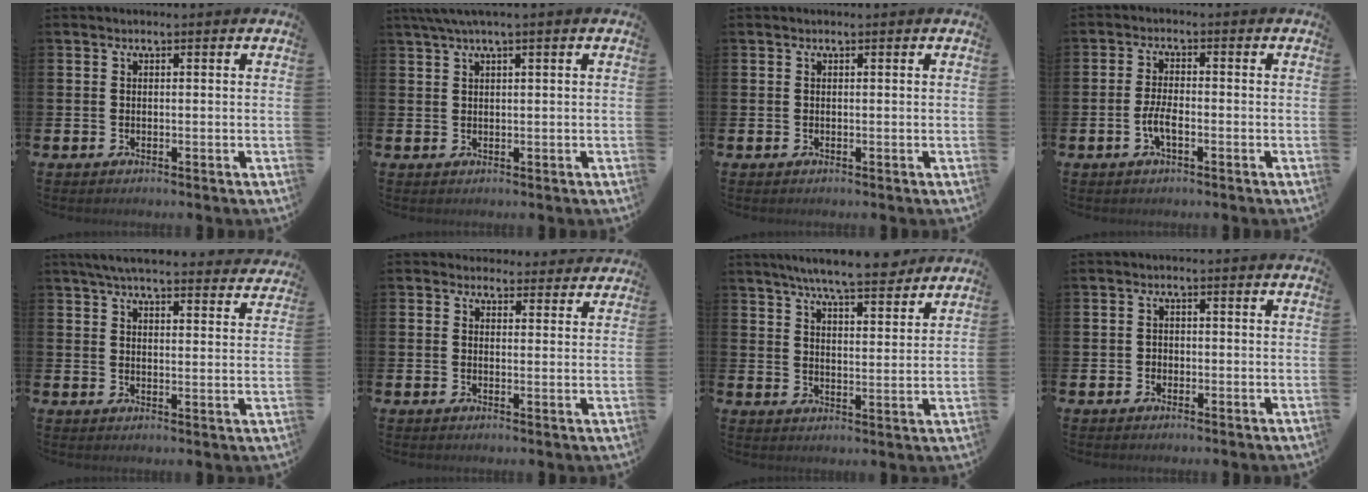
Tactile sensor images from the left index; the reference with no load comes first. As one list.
[{"total": 2.7, "force": [1.8, -0.2, 2.0], "torque": [-0.044, 0.003, 0.032]}, {"total": 0.0}, {"total": 3.2, "force": [-1.2, 1.1, 2.8], "torque": [-0.048, -0.001, -0.025]}, {"total": 5.7, "force": [5.4, 0.7, 1.7], "torque": [-0.045, -0.026, 0.095]}, {"total": 3.3, "force": [3.1, 1.1, -0.2], "torque": [0.007, -0.015, 0.055]}, {"total": 7.4, "force": [7.0, 0.5, 2.3], "torque": [-0.050, -0.038, 0.122]}, {"total": 1.1, "force": [-0.5, 1.0, 0.2], "torque": [0.001, 0.002, -0.013]}]